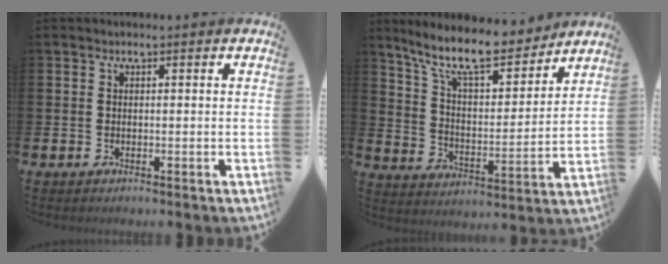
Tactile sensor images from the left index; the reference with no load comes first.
{"total": 11.4, "force": [9.7, 2.9, 5.2], "torque": [-0.128, -0.058, 0.168]}